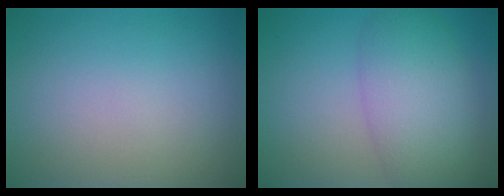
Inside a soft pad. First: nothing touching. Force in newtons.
{"total": 6.3, "press": 6.3, "slide": 0.2}